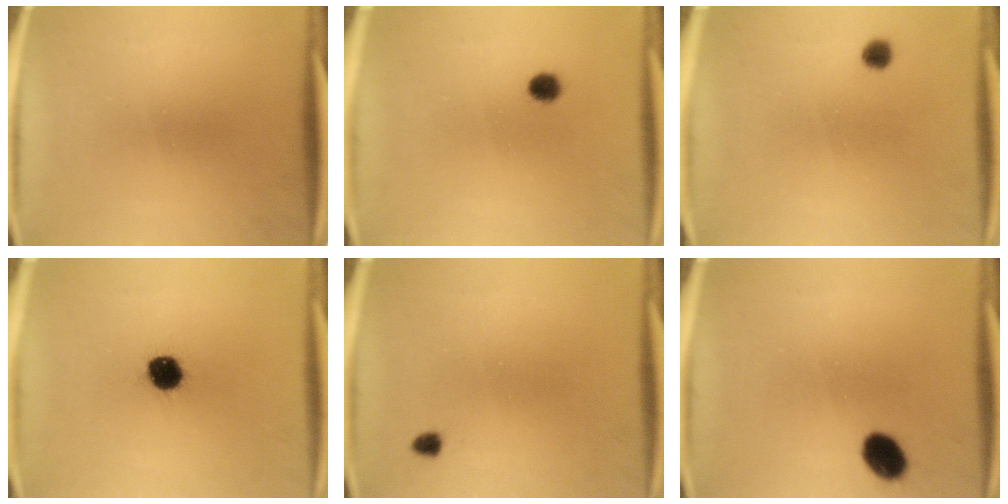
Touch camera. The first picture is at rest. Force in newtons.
{"total": 2.6}
{"total": 1.8}
{"total": 7.5}
{"total": 1.2}
{"total": 5.8}